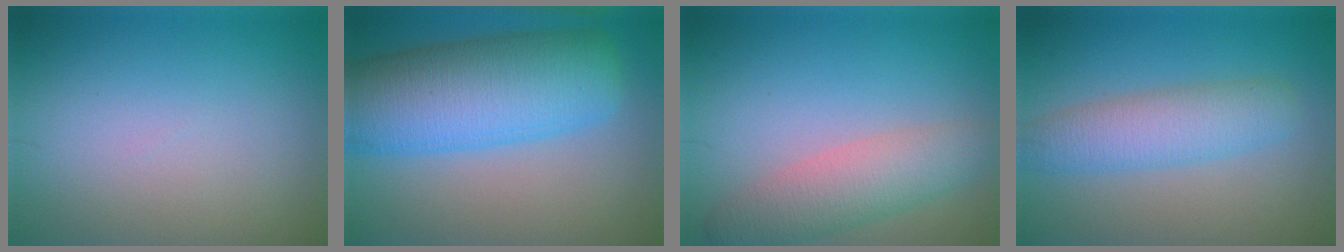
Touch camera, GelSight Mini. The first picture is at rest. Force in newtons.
{"total": 11.9, "press": 11.9, "slide": 0.3}
{"total": 4.7, "press": 4.7, "slide": 0.3}
{"total": 4.6, "press": 4.6, "slide": 0.2}